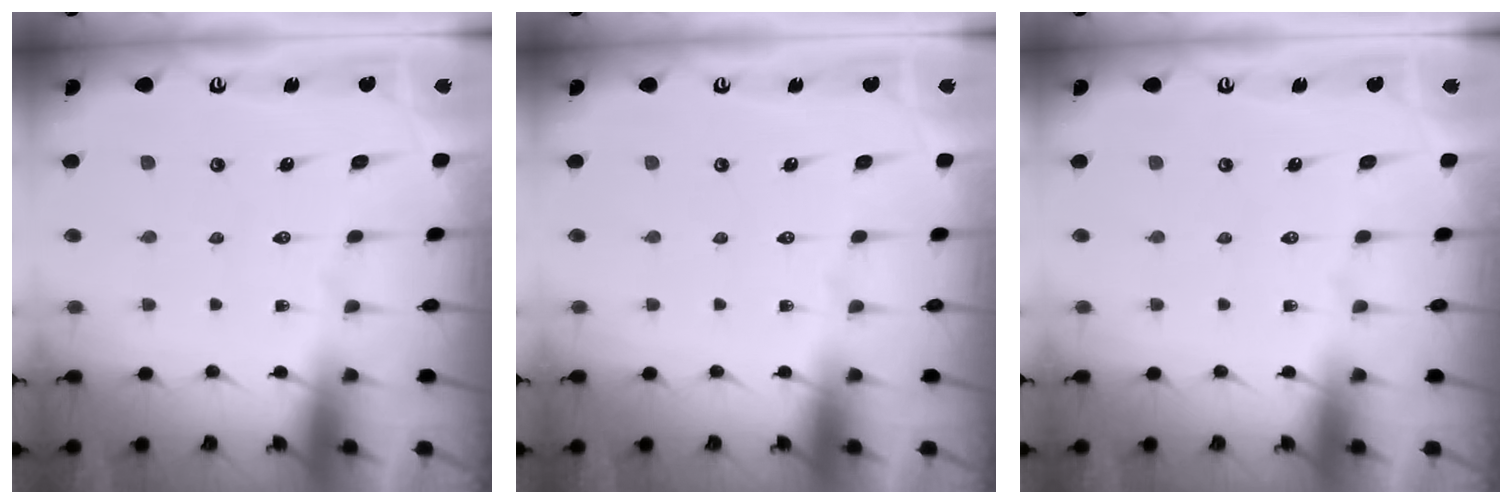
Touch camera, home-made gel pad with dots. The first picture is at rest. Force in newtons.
{"total": 0.0}
{"total": 0.0}